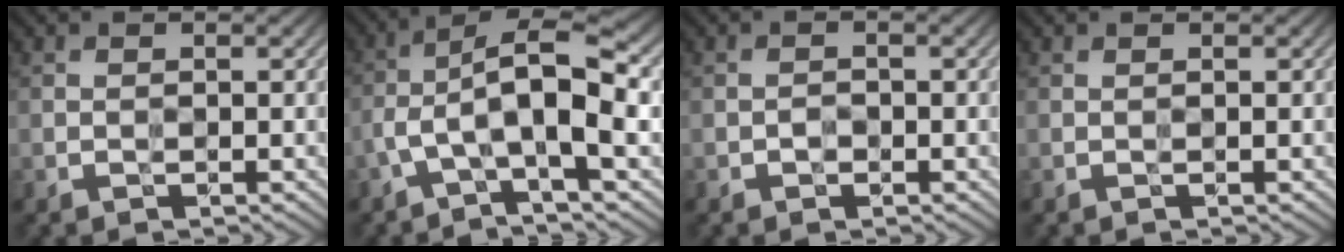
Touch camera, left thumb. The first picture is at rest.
{"total": 8.5, "force": [-2.0, 2.3, 7.9], "torque": [-0.154, 0.018, -0.050]}
{"total": 0.8, "force": [-0.4, 0.5, 0.5], "torque": [-0.008, 0.004, -0.008]}
{"total": 0.0}